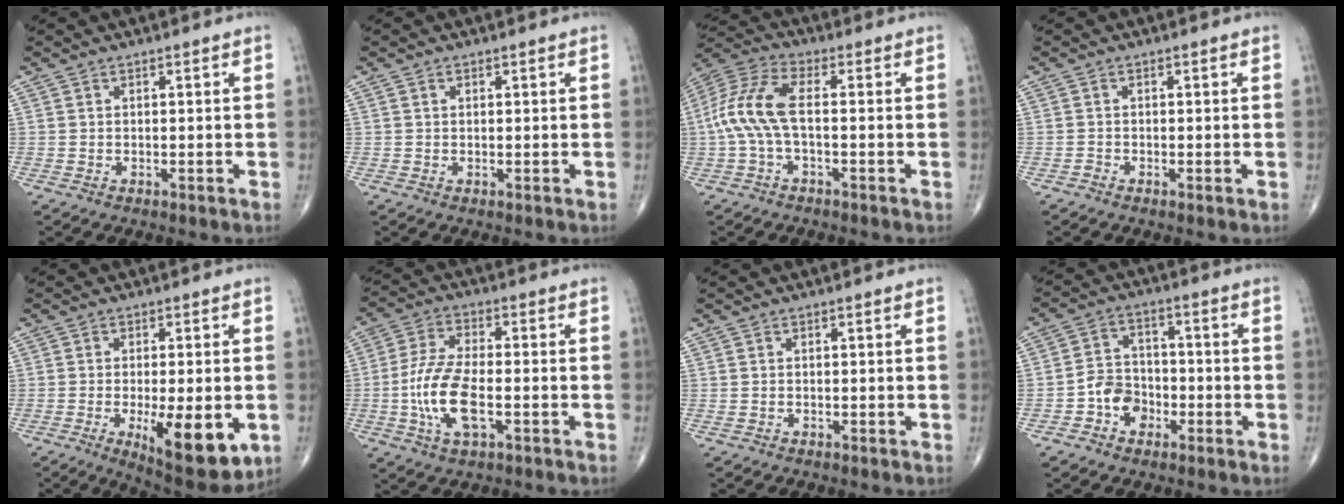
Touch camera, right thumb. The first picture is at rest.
{"total": 0.6, "force": [0.3, 0.5, 0.3], "torque": [-0.004, -0.001, 0.005]}
{"total": 10.4, "force": [-0.8, 4.3, 9.4], "torque": [-0.223, 0.032, -0.022]}
{"total": 0.7, "force": [-0.5, 0.3, 0.5], "torque": [-0.009, -0.002, -0.014]}
{"total": 13.5, "force": [-3.7, 4.6, 12.1], "torque": [-0.168, -0.022, -0.043]}
{"total": 11.4, "force": [-2.7, 4.8, 10.0], "torque": [-0.211, 0.012, -0.053]}
{"total": 0.0}
{"total": 6.9, "force": [-2.6, 5.6, 3.2], "torque": [-0.026, 0.031, -0.054]}